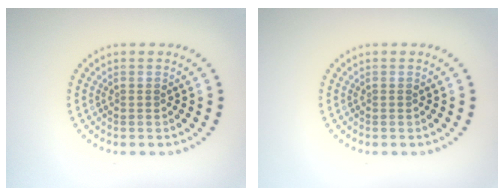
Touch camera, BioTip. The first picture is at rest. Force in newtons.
{"total": 0.0}